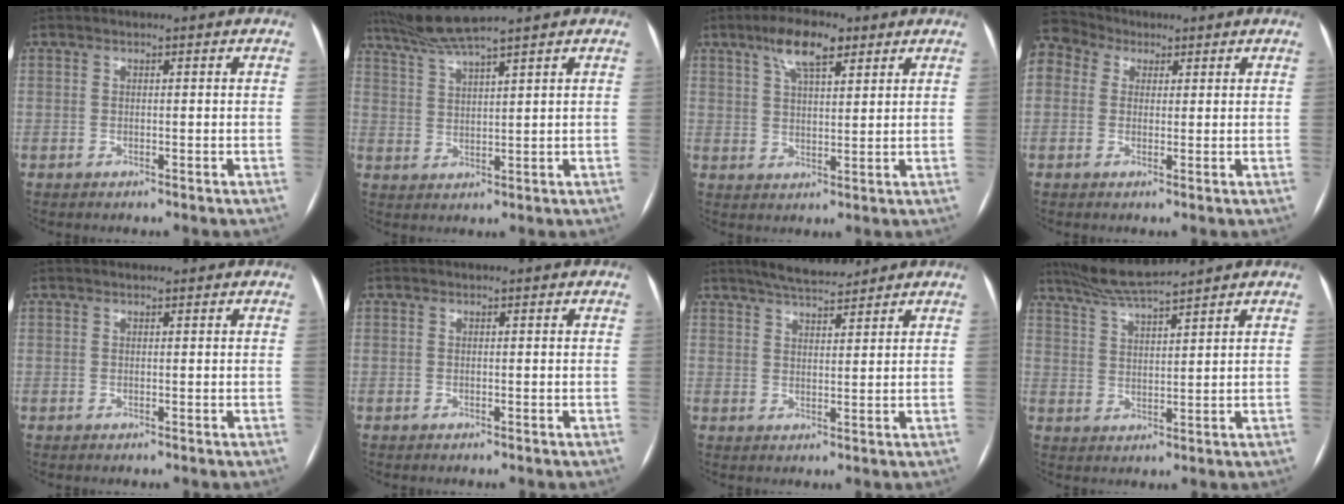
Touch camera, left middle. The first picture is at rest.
{"total": 6.1, "force": [5.4, -1.4, 2.4], "torque": [-0.060, 0.002, 0.111]}
{"total": 7.5, "force": [4.6, 2.4, 5.5], "torque": [-0.105, 0.016, 0.080]}
{"total": 9.3, "force": [5.0, 7.1, 3.4], "torque": [-0.093, 0.057, 0.095]}
{"total": 0.7, "force": [0.6, 0.2, 0.3], "torque": [-0.011, 0.009, 0.011]}
{"total": 0.0}
{"total": 6.2, "force": [5.5, 0.9, 2.7], "torque": [-0.048, 0.013, 0.097]}
{"total": 7.7, "force": [7.0, -0.9, 3.2], "torque": [-0.063, 0.011, 0.132]}